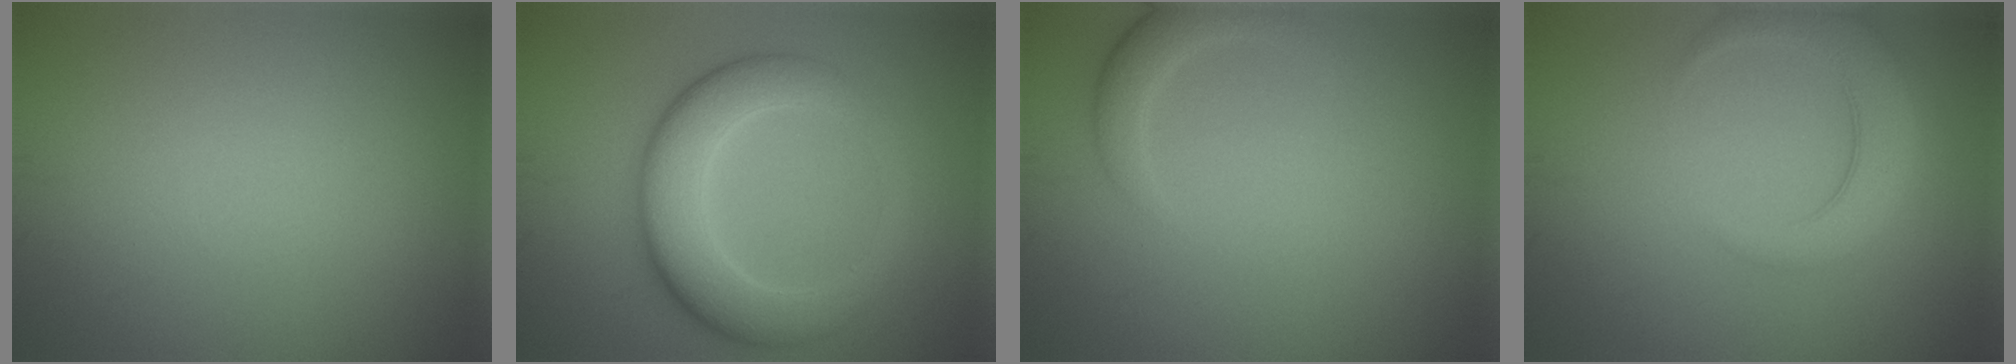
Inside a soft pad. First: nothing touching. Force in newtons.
{"total": 7.1, "press": 7.1, "slide": 0.2}
{"total": 2.2, "press": 2.2, "slide": 0.2}
{"total": 4.4, "press": 4.4, "slide": 0.4}